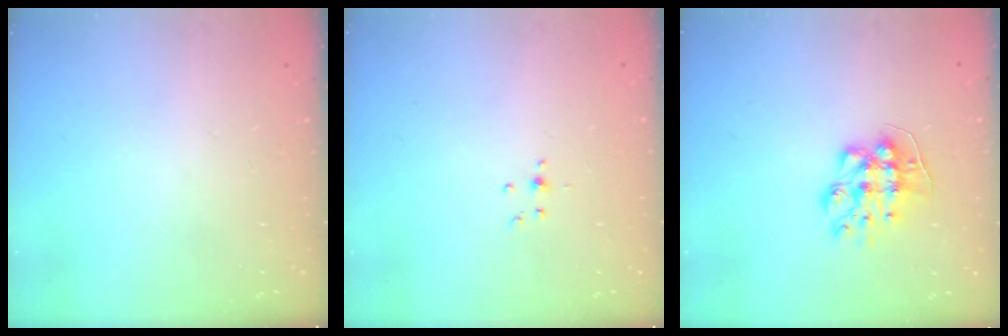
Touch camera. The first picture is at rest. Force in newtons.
{"total": 3.0, "press": 3.0, "slide": 0.6}
{"total": 9.3, "press": 9.3, "slide": 0.3}